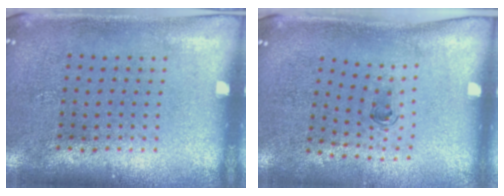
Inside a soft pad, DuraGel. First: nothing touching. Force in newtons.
{"total": 0.6, "press": 0.4, "slide": 0.5}